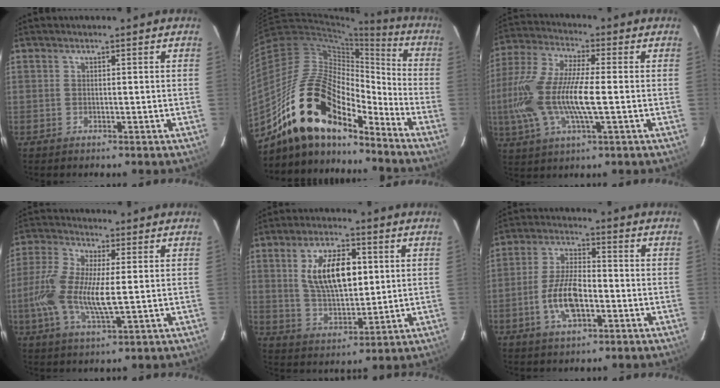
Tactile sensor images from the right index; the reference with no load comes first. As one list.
[{"total": 21.6, "force": [-16.0, 8.5, 11.8], "torque": [-0.216, 0.003, -0.299]}, {"total": 18.0, "force": [-2.1, 4.8, 17.2], "torque": [-0.346, -0.007, -0.046]}, {"total": 11.8, "force": [-0.7, 3.4, 11.3], "torque": [-0.241, -0.002, -0.018]}, {"total": 12.4, "force": [2.9, 5.7, 10.6], "torque": [-0.196, 0.007, 0.061]}, {"total": 9.7, "force": [-3.1, 4.1, 8.3], "torque": [-0.171, 0.003, -0.055]}]